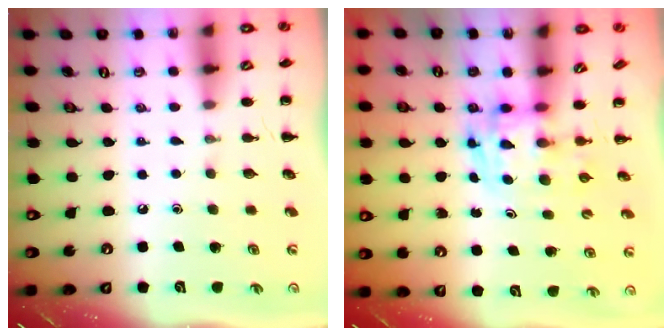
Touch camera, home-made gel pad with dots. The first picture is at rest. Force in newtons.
{"total": 3.4, "press": 3.3, "slide": 0.6}